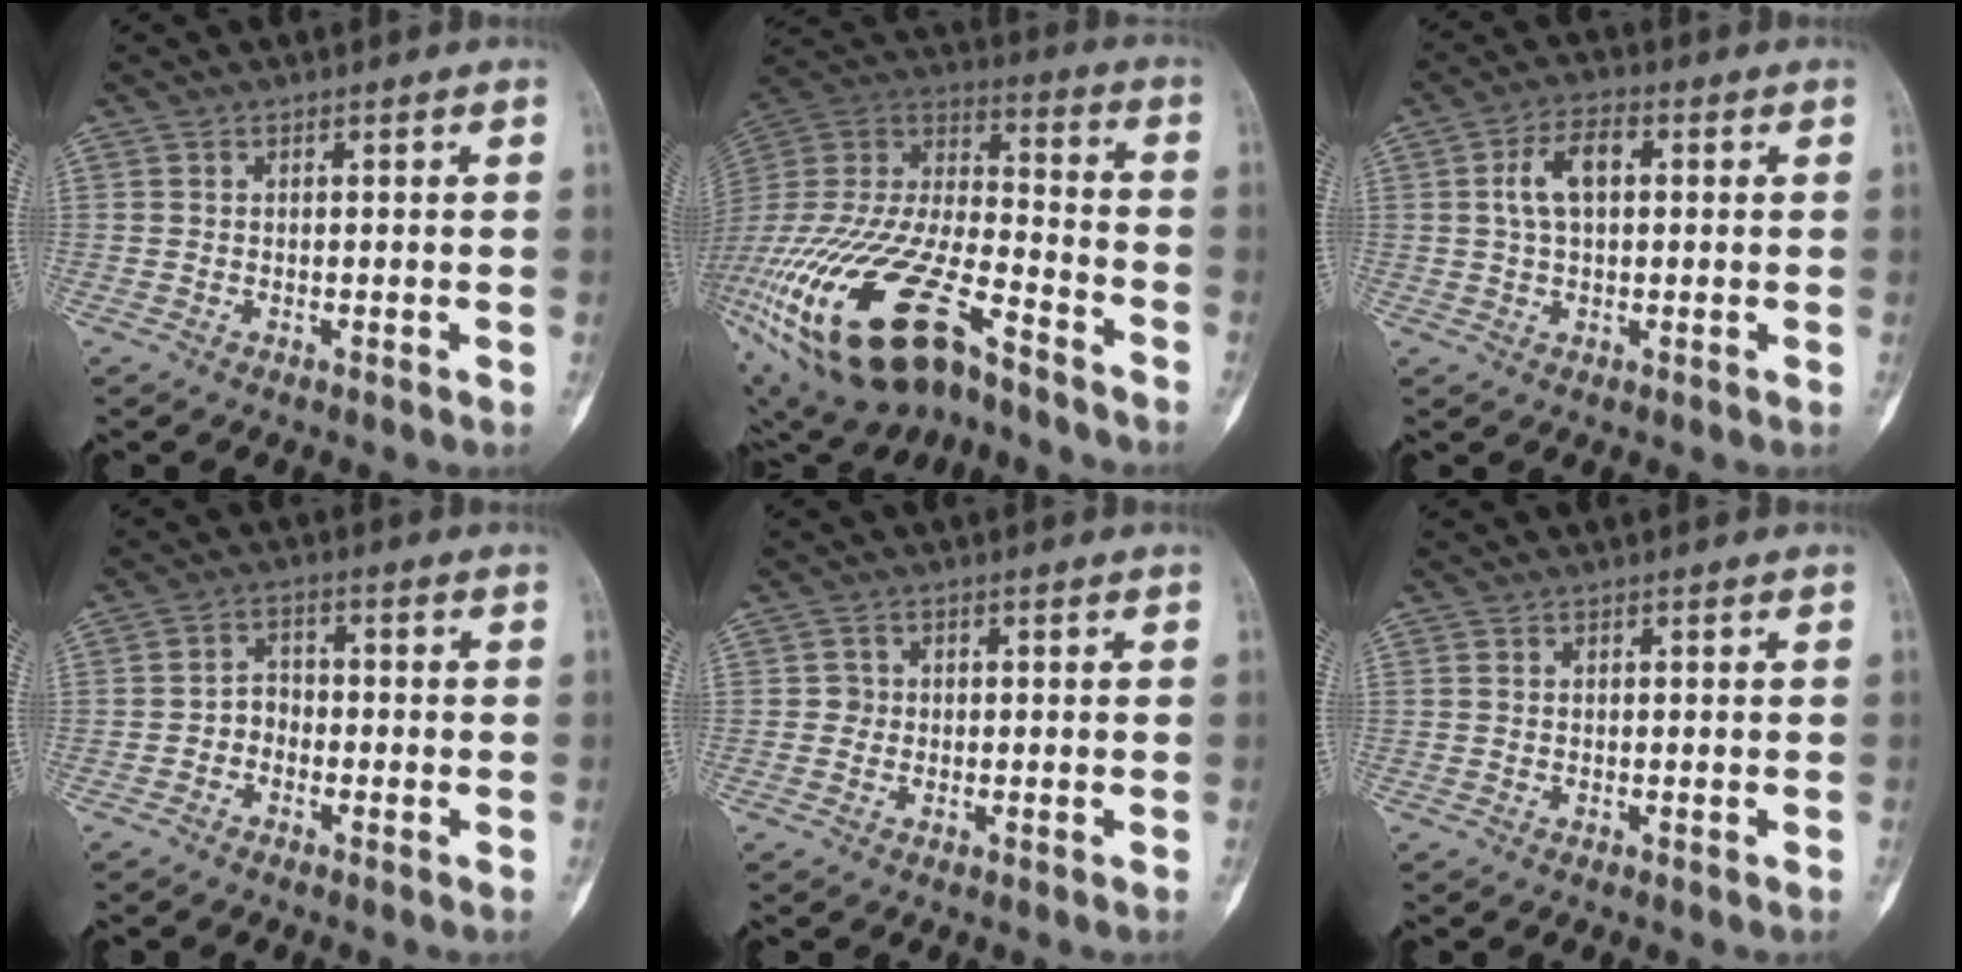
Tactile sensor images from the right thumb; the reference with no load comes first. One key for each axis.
{"total": 34.1, "fx": -18.7, "fy": 14.6, "fz": 24.5, "tx": -0.543, "ty": 0.023, "tz": -0.327}
{"total": 7.0, "fx": 1.3, "fy": 3.8, "fz": 5.7, "tx": -0.105, "ty": 0.016, "tz": 0.020}
{"total": 3.0, "fx": -1.5, "fy": 2.3, "fz": 1.2, "tx": 0.003, "ty": 0.016, "tz": -0.037}
{"total": 1.5, "fx": -0.1, "fy": 1.5, "fz": 0.2, "tx": 0.008, "ty": 0.007, "tz": -0.005}
{"total": 0.0}